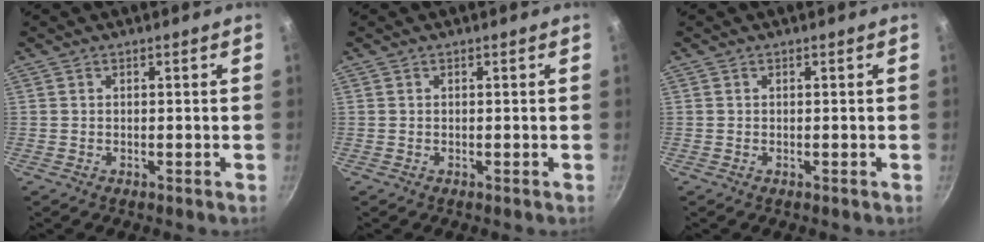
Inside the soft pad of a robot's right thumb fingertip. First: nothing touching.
{"total": 0.0}
{"total": 0.0}